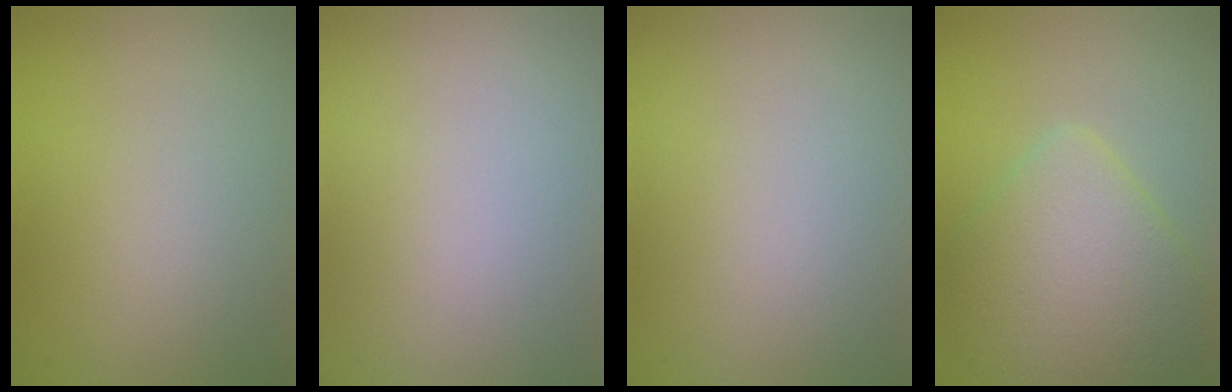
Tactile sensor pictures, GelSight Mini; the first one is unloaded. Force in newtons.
{"total": 0.5, "press": 0.5, "slide": 0.0}
{"total": 0.0}
{"total": 6.2, "press": 6.2, "slide": 0.2}